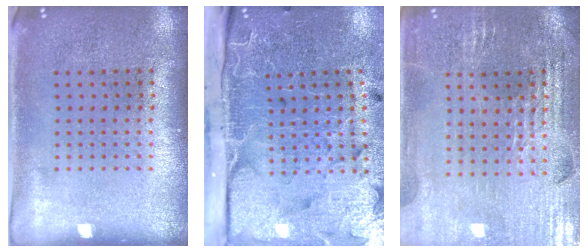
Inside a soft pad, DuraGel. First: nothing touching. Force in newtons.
{"total": 5.0, "press": 3.9, "slide": 3.1}
{"total": 2.9, "press": 2.9, "slide": 0.6}